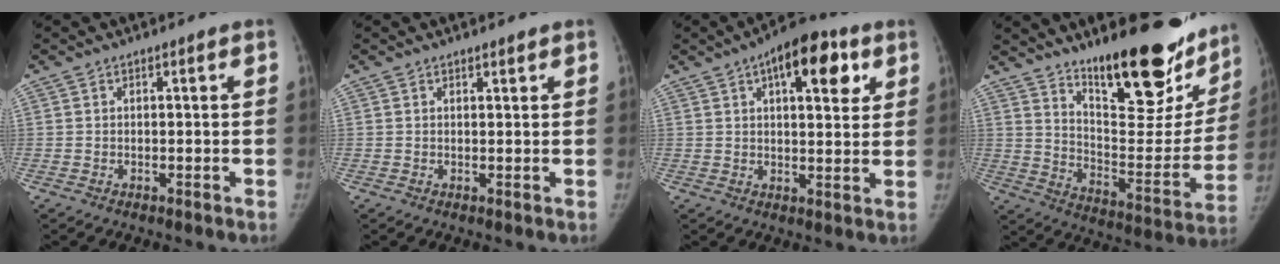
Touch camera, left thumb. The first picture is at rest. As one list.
[{"total": 1.1, "force": [1.0, 0.4, 0.5], "torque": [-0.005, -0.006, 0.015]}, {"total": 13.4, "force": [6.0, 5.9, 10.4], "torque": [-0.112, -0.004, 0.080]}, {"total": 27.5, "force": [19.4, 9.1, 17.2], "torque": [-0.203, -0.114, 0.284]}]